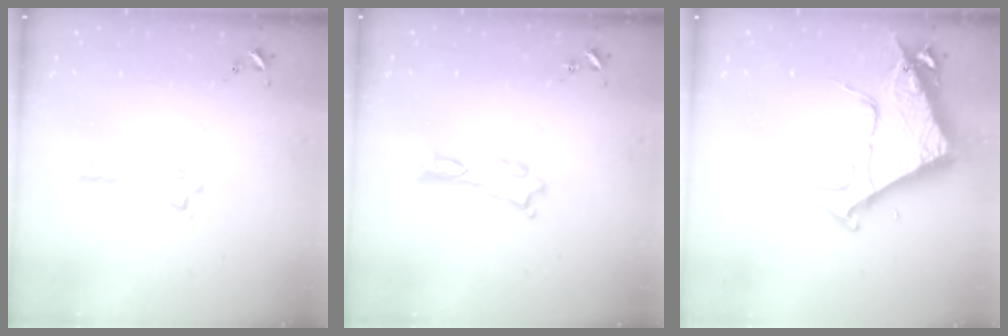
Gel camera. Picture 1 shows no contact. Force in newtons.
{"total": 0.0}
{"total": 10.0, "press": 9.9, "slide": 1.3}